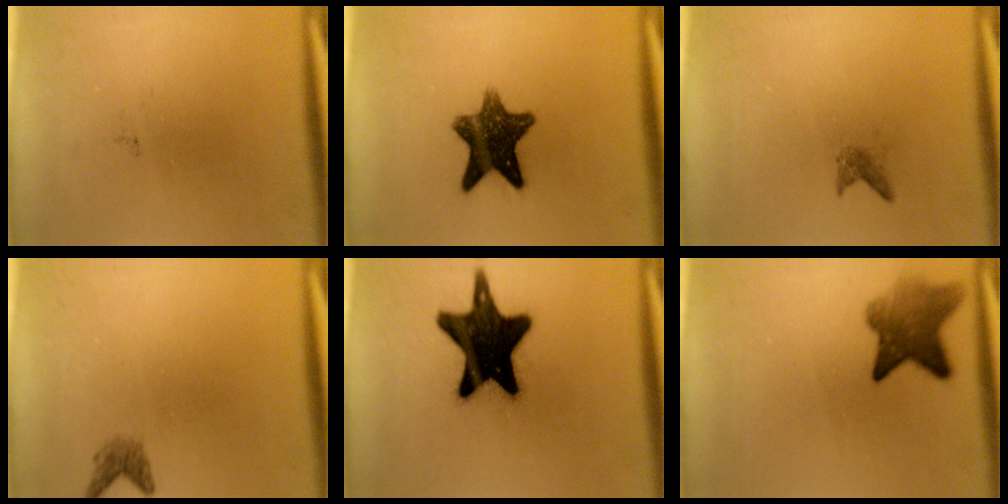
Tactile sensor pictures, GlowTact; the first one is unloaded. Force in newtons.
{"total": 10.7}
{"total": 0.9}
{"total": 1.5}
{"total": 20.1}
{"total": 5.9}